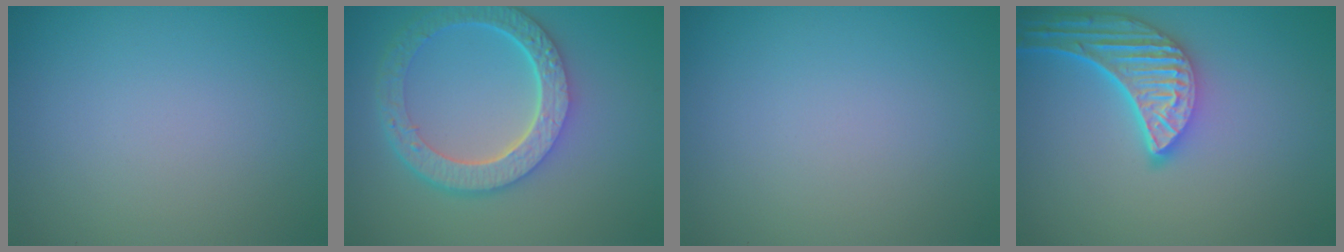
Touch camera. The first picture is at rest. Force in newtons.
{"total": 6.2, "press": 4.7, "slide": 4.1}
{"total": 0.0}
{"total": 5.4, "press": 4.3, "slide": 3.4}